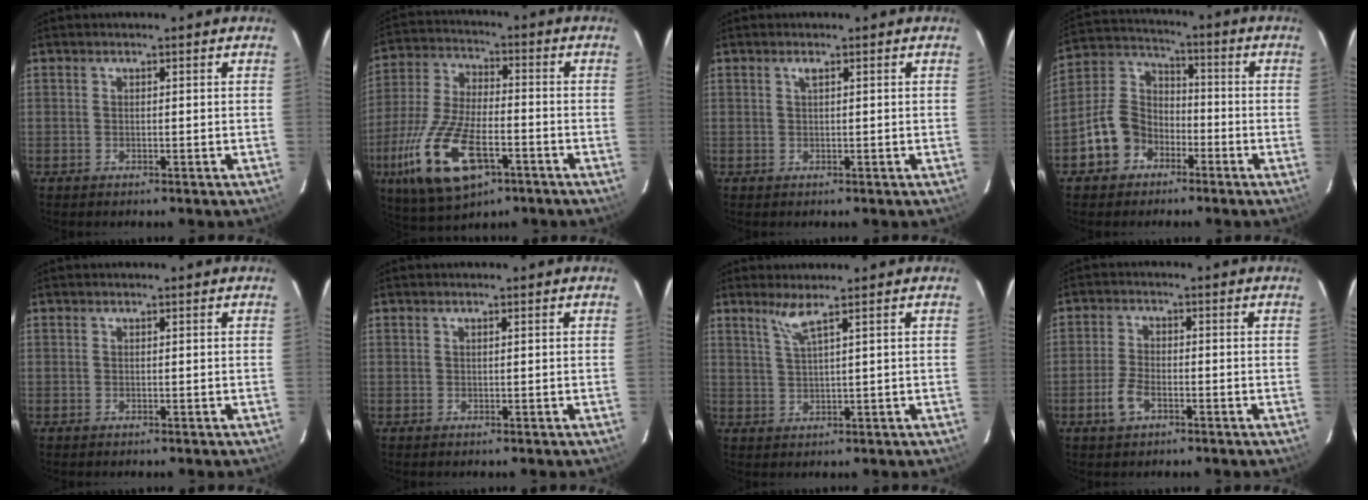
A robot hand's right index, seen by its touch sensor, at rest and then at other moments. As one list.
[{"total": 18.6, "force": [-8.2, 8.1, 14.6], "torque": [-0.320, -0.031, -0.149]}, {"total": 0.7, "force": [0.4, -0.1, 0.6], "torque": [-0.011, 0.003, 0.005]}, {"total": 10.0, "force": [-5.1, 7.8, 3.7], "torque": [-0.089, 0.038, -0.086]}, {"total": 0.0}, {"total": 0.0}, {"total": 3.1, "force": [2.1, -0.8, 2.1], "torque": [-0.044, -0.007, 0.043]}, {"total": 4.6, "force": [-2.3, 2.4, 3.2], "torque": [-0.076, 0.001, -0.044]}]